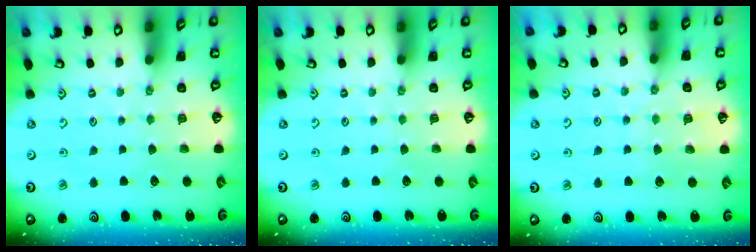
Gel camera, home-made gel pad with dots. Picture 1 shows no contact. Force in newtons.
{"total": 0.0}
{"total": 4.8, "press": 4.7, "slide": 0.7}